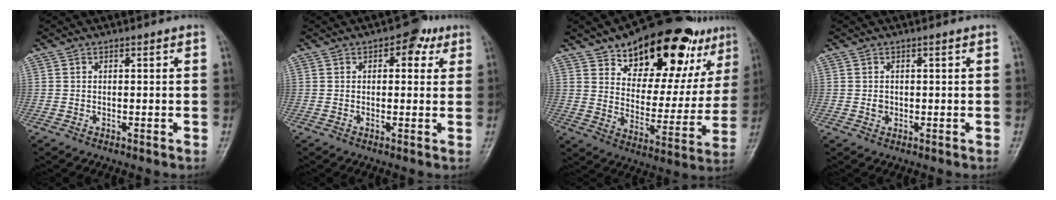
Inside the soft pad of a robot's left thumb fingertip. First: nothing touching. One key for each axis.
{"total": 4.8, "fx": 2.2, "fy": 2.9, "fz": 3.2, "tx": -0.010, "ty": -0.001, "tz": 0.019}
{"total": 25.2, "fx": 16.3, "fy": 11.5, "fz": 15.3, "tx": -0.174, "ty": -0.059, "tz": 0.241}
{"total": 1.1, "fx": 0.2, "fy": 0.9, "fz": 0.6, "tx": -0.004, "ty": 0.001, "tz": 0.005}